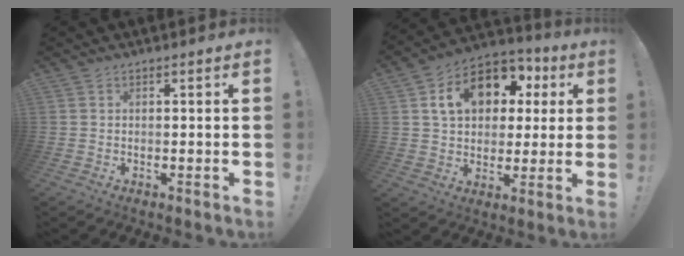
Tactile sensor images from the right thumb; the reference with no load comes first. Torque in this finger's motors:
{"motor_torque": [1.94, 2.60, 0.85, 0.49, 0.07]}